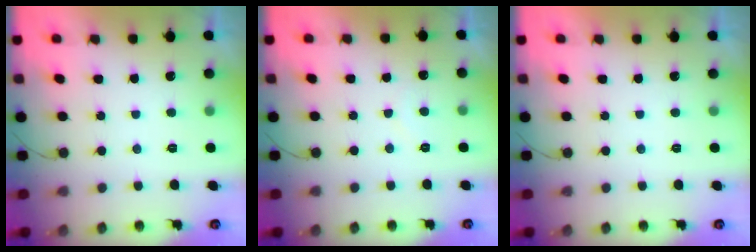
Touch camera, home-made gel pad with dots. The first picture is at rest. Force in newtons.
{"total": 4.9, "press": 4.9, "slide": 0.3}
{"total": 1.7, "press": 1.7, "slide": 0.1}